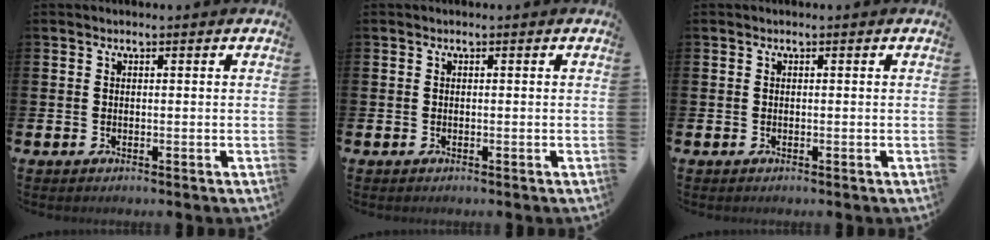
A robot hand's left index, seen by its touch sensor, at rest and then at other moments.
{"total": 0.0}
{"total": 0.0}